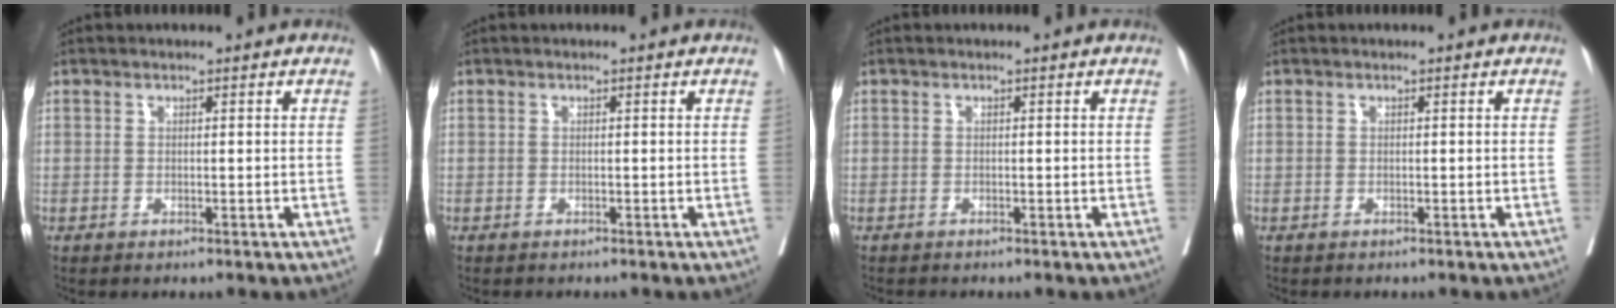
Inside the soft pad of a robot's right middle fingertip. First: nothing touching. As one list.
[{"total": 0.7, "force": [-0.6, 0.2, 0.2], "torque": [-0.005, -0.001, -0.011]}, {"total": 0.8, "force": [-0.8, 0.0, 0.1], "torque": [-0.004, -0.001, -0.014]}, {"total": 0.0}]